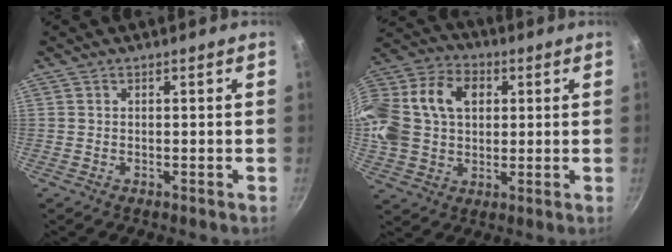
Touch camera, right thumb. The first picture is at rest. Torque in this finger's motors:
{"motor_torque": [-0.23, 1.73, 0.73, -0.52, 0.38]}